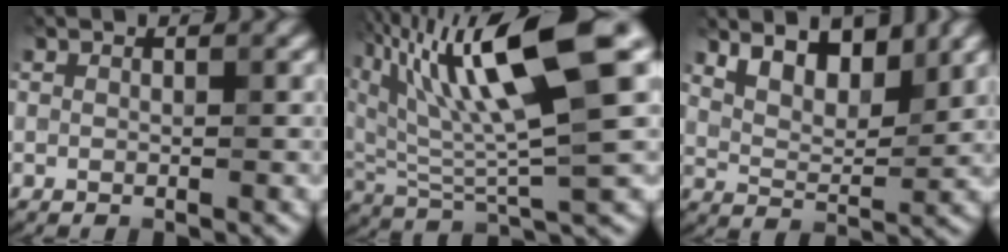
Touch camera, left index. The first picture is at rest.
{"total": 13.1, "force": [5.5, 2.8, 11.6], "torque": [-0.208, 0.017, 0.097]}
{"total": 5.1, "force": [3.3, 2.1, 3.2], "torque": [-0.059, -0.001, 0.049]}